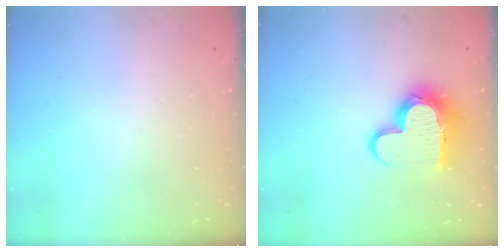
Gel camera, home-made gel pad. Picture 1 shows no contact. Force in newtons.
{"total": 14.0, "press": 14.0, "slide": 1.0}